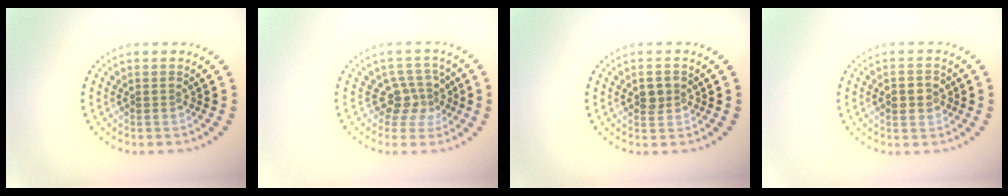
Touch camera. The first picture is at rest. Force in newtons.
{"total": 2.8, "press": 2.2, "slide": 1.8}
{"total": 1.8, "press": 1.7, "slide": 0.4}
{"total": 2.8, "press": 2.8, "slide": 0.2}